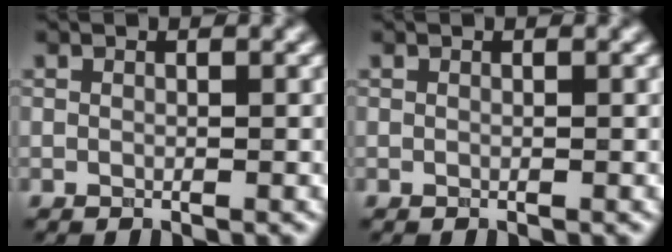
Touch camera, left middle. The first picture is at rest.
{"total": 0.0}